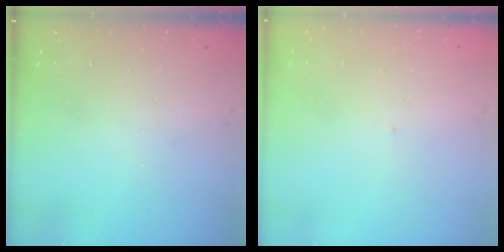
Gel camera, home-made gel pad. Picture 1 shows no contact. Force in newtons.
{"total": 3.0, "press": 3.0, "slide": 0.2}